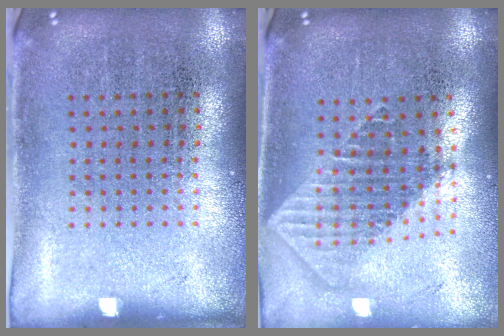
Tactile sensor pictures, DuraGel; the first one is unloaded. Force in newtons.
{"total": 1.8, "press": 1.5, "slide": 1.0}